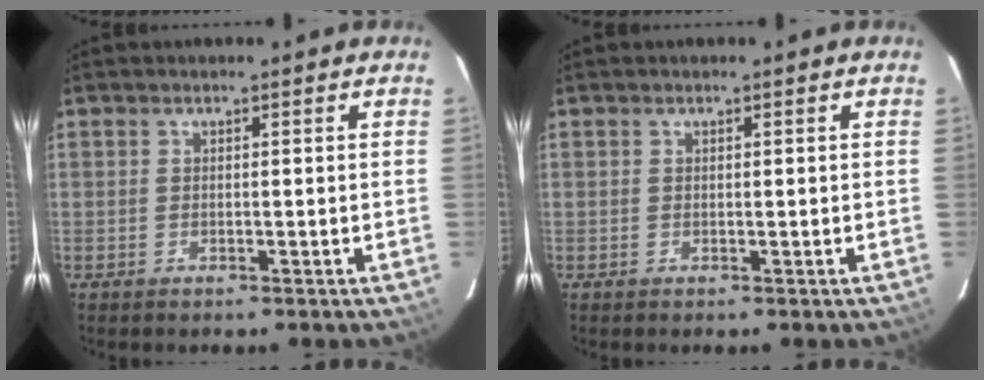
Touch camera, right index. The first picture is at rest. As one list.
[{"total": 0.0}]